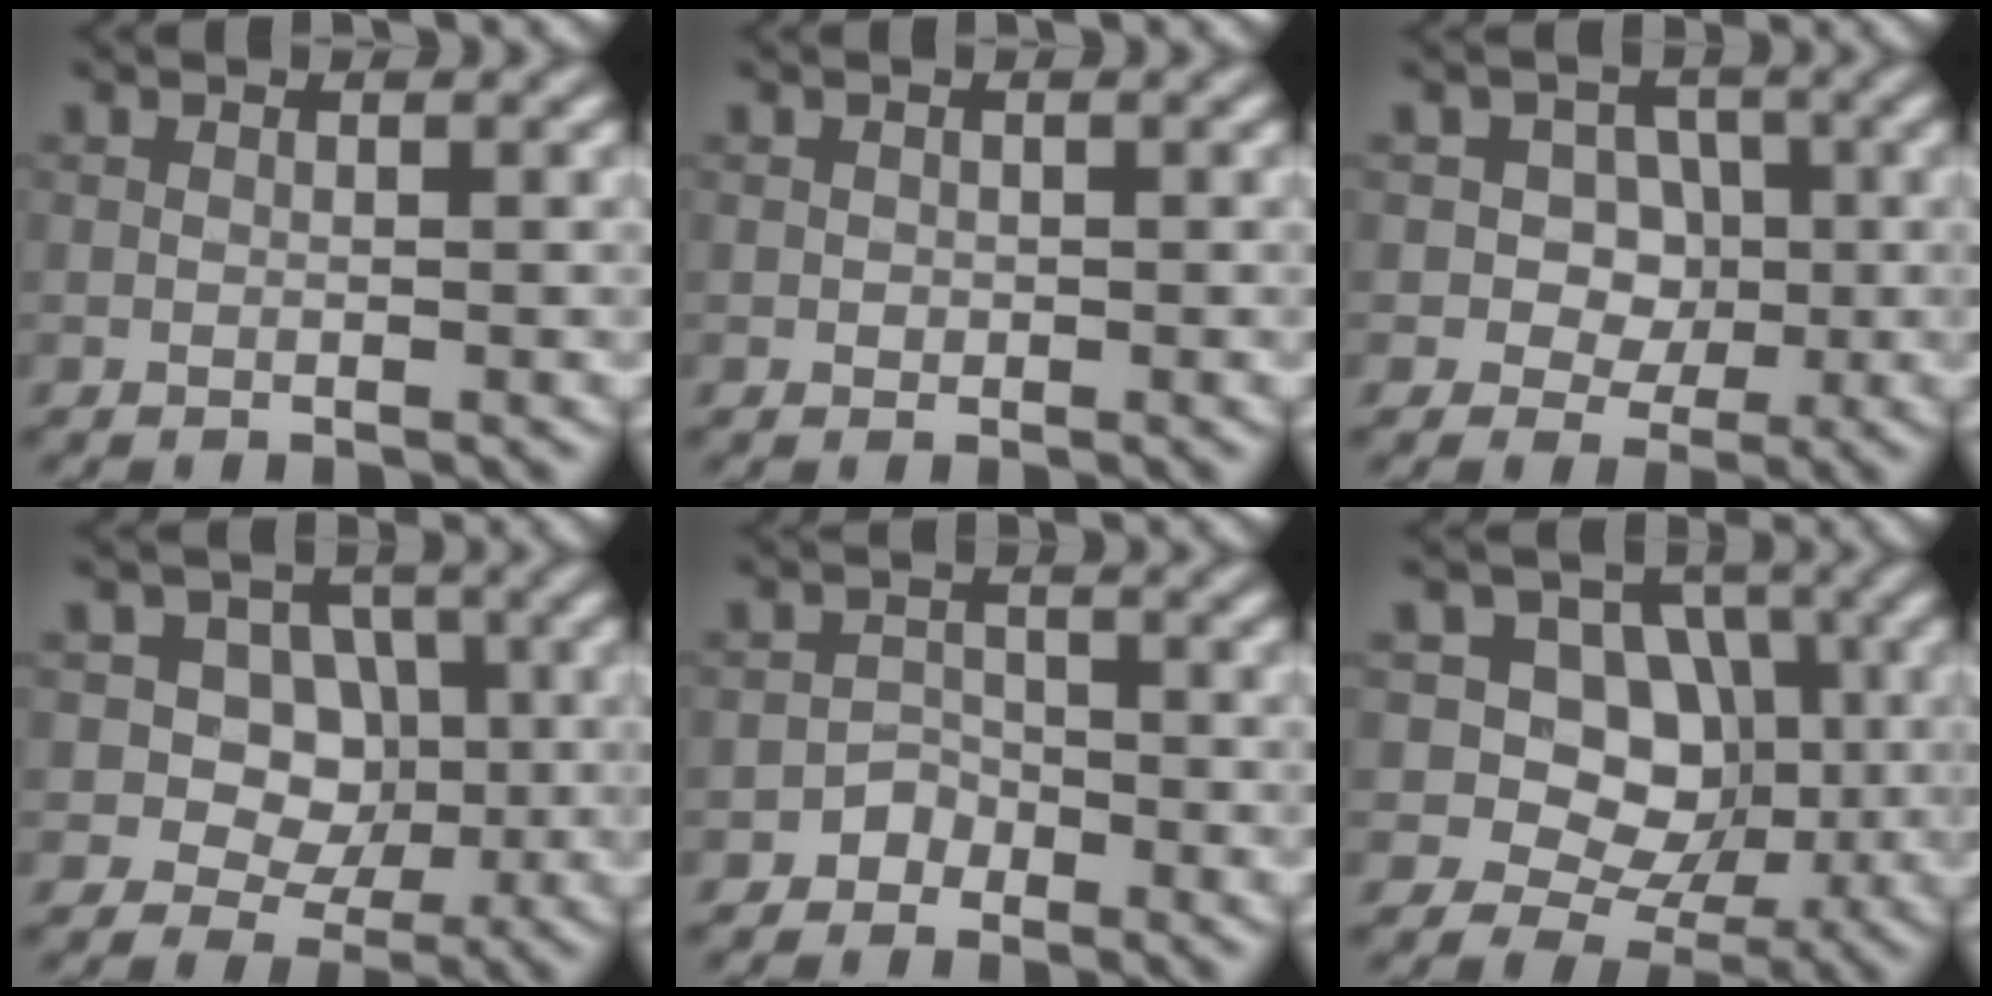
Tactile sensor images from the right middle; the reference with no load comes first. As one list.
[{"total": 0.5, "force": [0.0, 0.5, 0.1], "torque": [0.003, -0.004, -0.001]}, {"total": 4.4, "force": [-0.1, 4.0, 1.9], "torque": [0.003, 0.021, -0.024]}, {"total": 6.1, "force": [0.7, 5.3, 2.9], "torque": [-0.014, 0.020, -0.015]}, {"total": 1.5, "force": [-1.1, 1.1, -0.1], "torque": [0.013, 0.011, -0.019]}, {"total": 8.2, "force": [0.7, 7.2, 3.9], "torque": [-0.041, 0.025, -0.026]}]